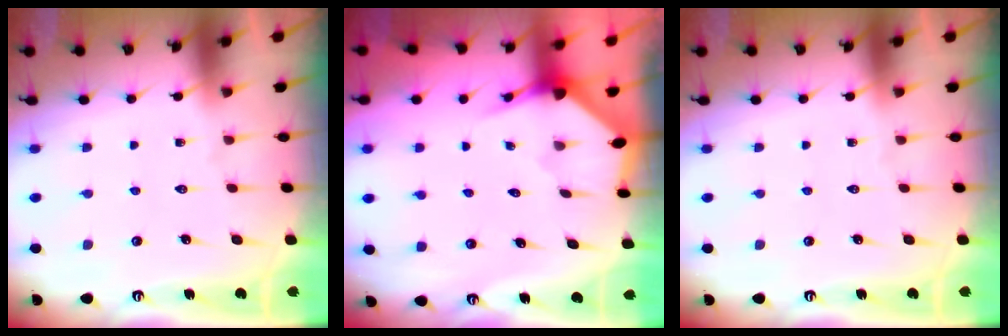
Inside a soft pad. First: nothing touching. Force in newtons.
{"total": 2.9, "press": 2.9, "slide": 0.3}
{"total": 0.0}